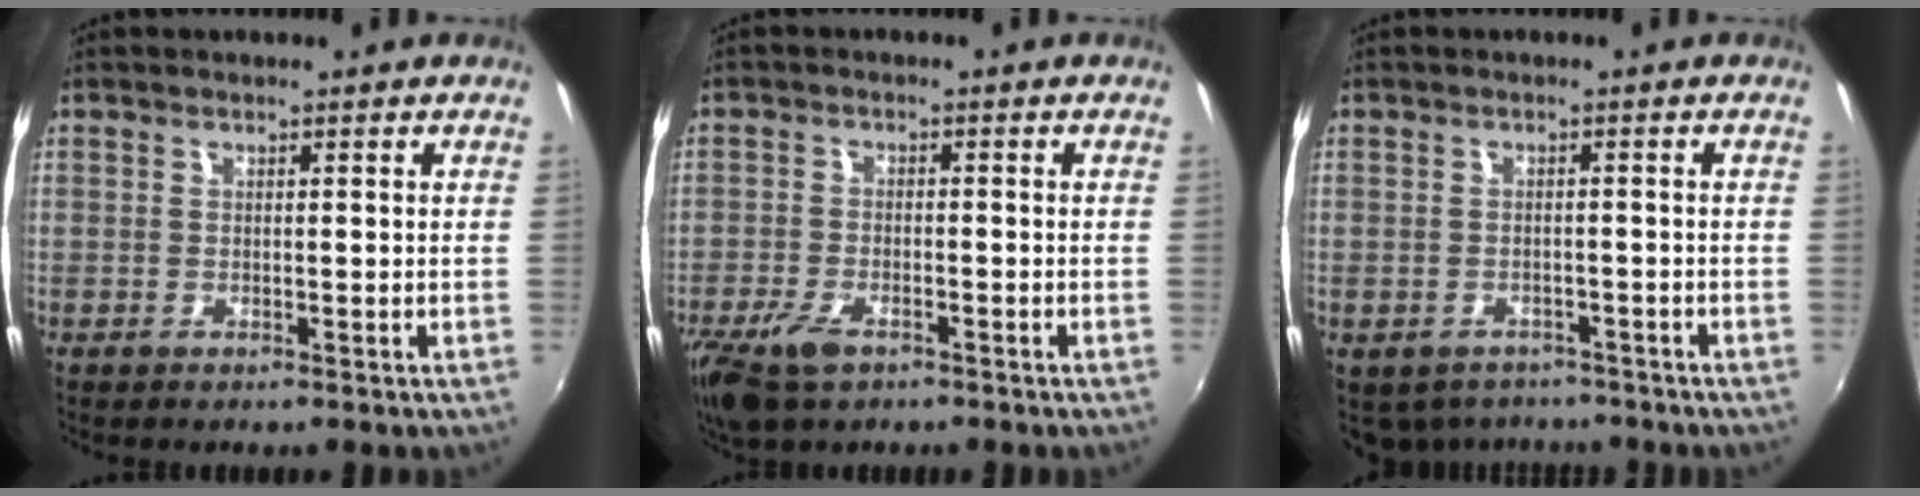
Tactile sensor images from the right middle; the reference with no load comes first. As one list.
[{"total": 7.8, "force": [-5.0, 3.6, 4.8], "torque": [-0.126, -0.022, -0.095]}, {"total": 7.2, "force": [-5.6, 3.9, 2.3], "torque": [-0.055, -0.015, -0.071]}]